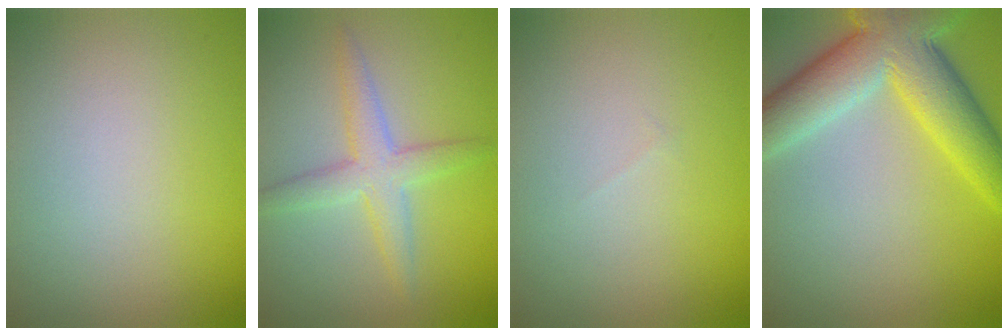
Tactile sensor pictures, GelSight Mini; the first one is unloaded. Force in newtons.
{"total": 3.4, "press": 3.4, "slide": 0.2}
{"total": 0.0}
{"total": 9.4, "press": 9.4, "slide": 0.5}